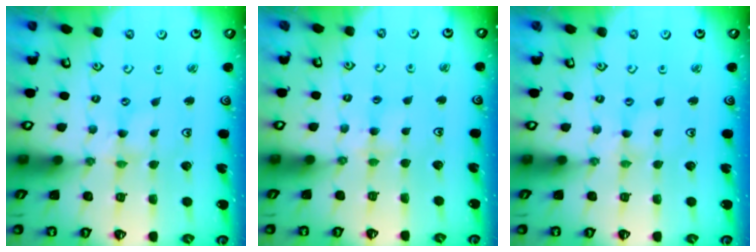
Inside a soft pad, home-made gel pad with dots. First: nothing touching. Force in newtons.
{"total": 3.6, "press": 3.6, "slide": 0.5}
{"total": 0.0}